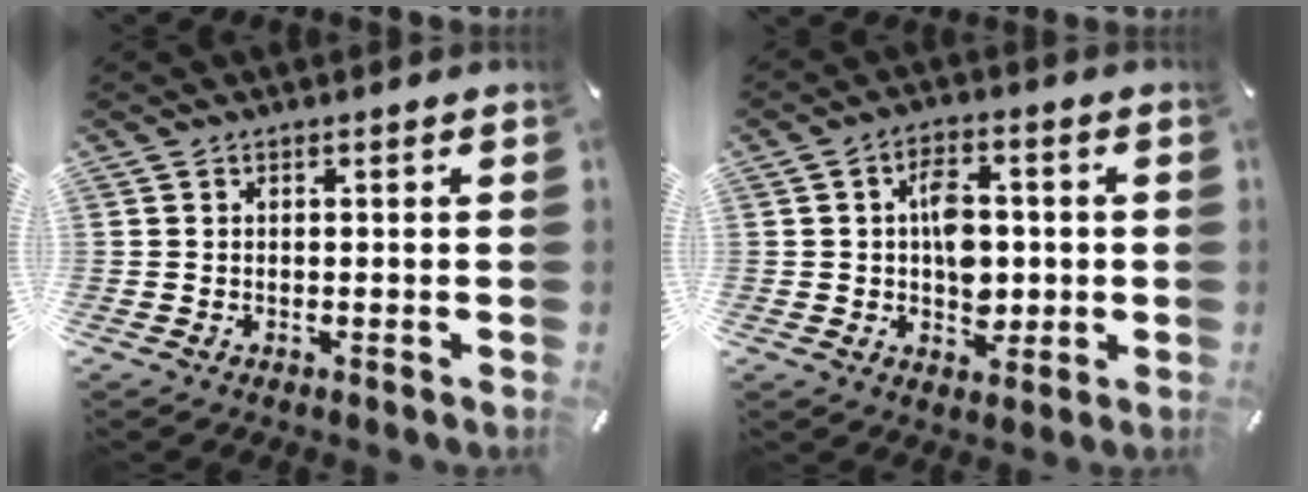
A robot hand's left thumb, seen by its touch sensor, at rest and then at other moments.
{"total": 8.5, "force": [0.2, 5.9, 6.1], "torque": [-0.090, 0.003, 0.000]}